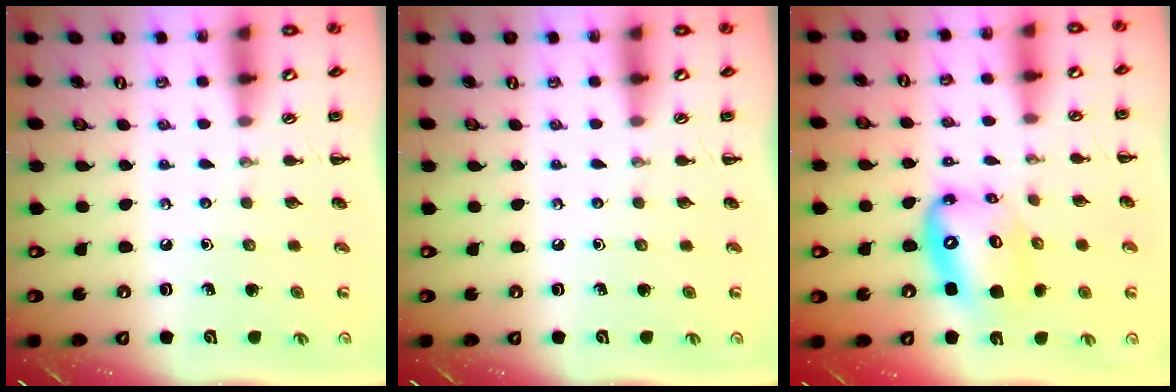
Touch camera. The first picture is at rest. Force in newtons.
{"total": 0.0}
{"total": 12.7, "press": 12.2, "slide": 3.6}